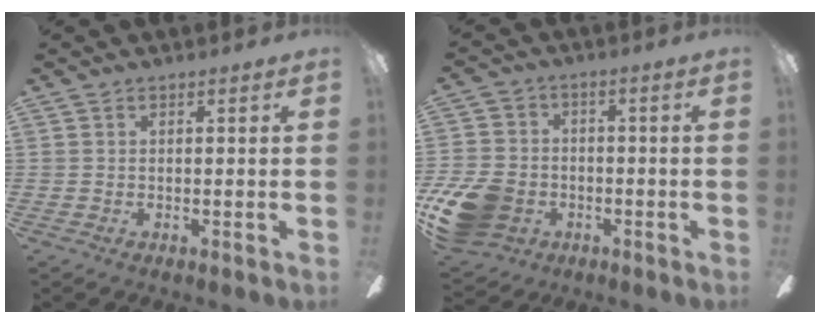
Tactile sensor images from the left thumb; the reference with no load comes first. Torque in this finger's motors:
{"motor_torque": [-0.04, 0.25, 0.29, -0.22, 0.14]}